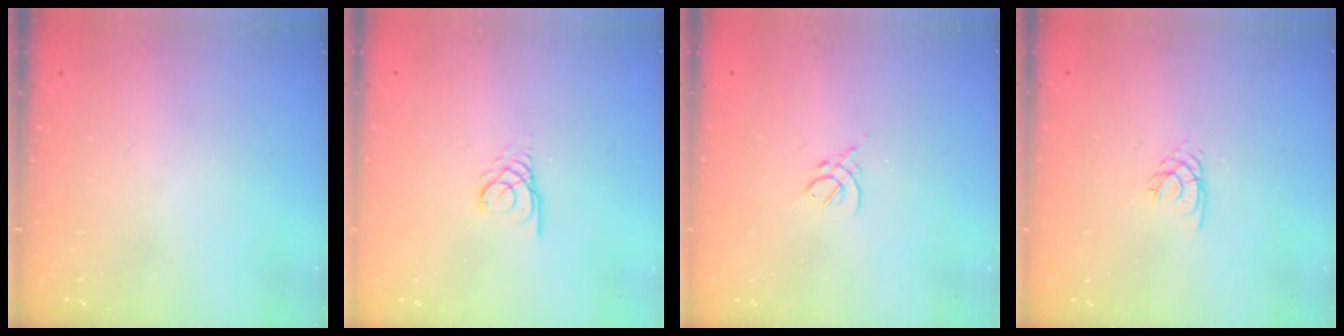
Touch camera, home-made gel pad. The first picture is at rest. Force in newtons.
{"total": 2.4, "press": 2.4, "slide": 0.1}
{"total": 2.6, "press": 2.5, "slide": 0.7}
{"total": 1.8, "press": 1.8, "slide": 0.2}